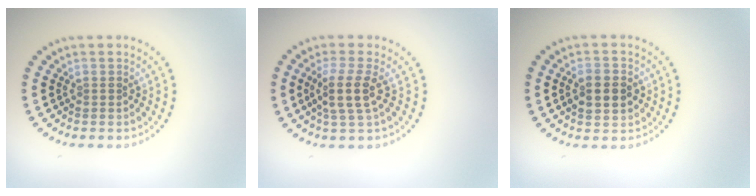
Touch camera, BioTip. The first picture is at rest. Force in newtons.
{"total": 2.9, "press": 2.3, "slide": 1.7}
{"total": 3.3, "press": 3.3, "slide": 0.1}